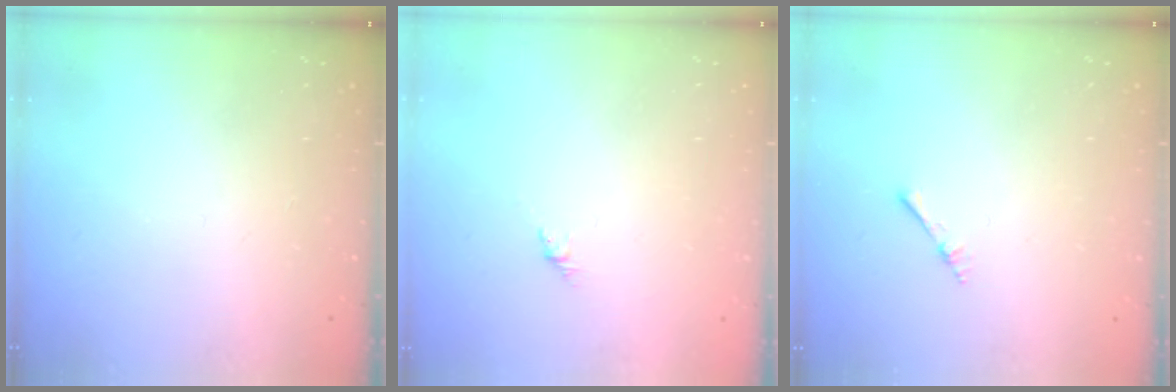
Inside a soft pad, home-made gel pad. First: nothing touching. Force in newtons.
{"total": 3.0, "press": 2.9, "slide": 0.7}
{"total": 2.2, "press": 2.2, "slide": 0.3}